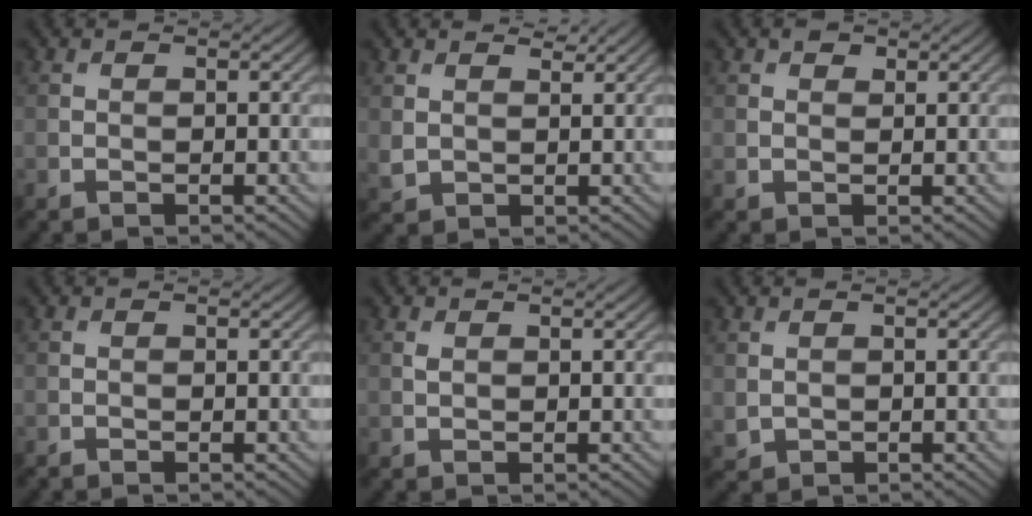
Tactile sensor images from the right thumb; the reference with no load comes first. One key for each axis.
{"total": 2.7, "fx": 1.8, "fy": 1.8, "fz": 1.0, "tx": -0.033, "ty": -0.002, "tz": 0.038}
{"total": 1.4, "fx": 0.9, "fy": 0.9, "fz": 0.5, "tx": -0.008, "ty": -0.002, "tz": 0.015}
{"total": 0.0}
{"total": 0.7, "fx": 0.3, "fy": 0.3, "fz": 0.5, "tx": -0.014, "ty": 0.000, "tz": 0.008}
{"total": 1.1, "fx": 0.3, "fy": 1.0, "fz": 0.5, "tx": -0.015, "ty": -0.006, "tz": 0.012}